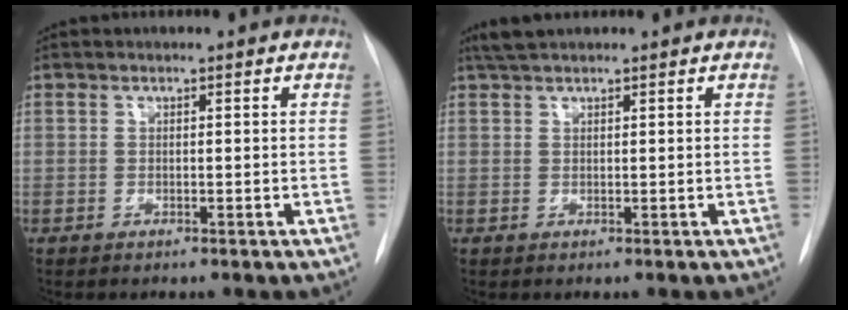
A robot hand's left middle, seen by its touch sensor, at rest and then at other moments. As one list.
[{"total": 2.7, "force": [2.4, 0.5, 1.3], "torque": [-0.028, 0.019, 0.046]}]